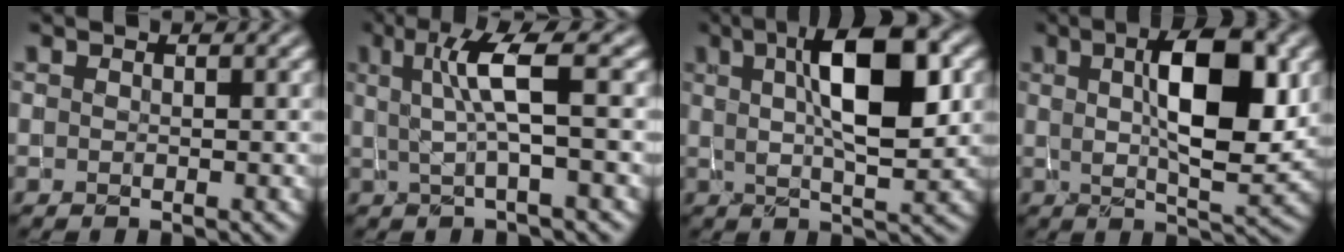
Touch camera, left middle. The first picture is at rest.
{"total": 4.1, "force": [0.5, 0.5, 4.0], "torque": [-0.080, 0.002, 0.013]}
{"total": 8.9, "force": [2.4, 2.7, 8.1], "torque": [-0.117, 0.008, 0.037]}
{"total": 9.1, "force": [2.1, 3.1, 8.3], "torque": [-0.119, 0.004, 0.032]}